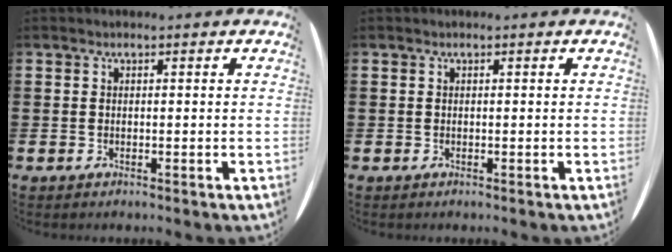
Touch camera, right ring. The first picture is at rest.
{"total": 0.0}